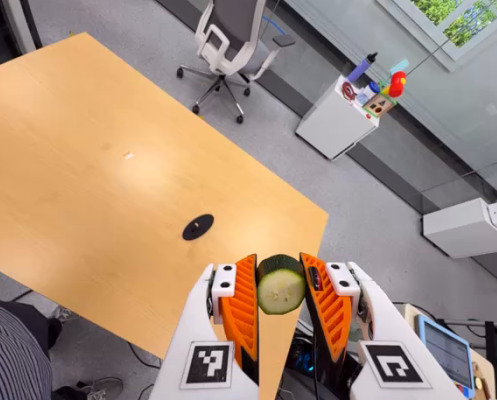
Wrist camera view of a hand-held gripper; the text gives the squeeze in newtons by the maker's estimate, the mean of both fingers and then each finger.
{"total": 8.5, "left": 7.6, "right": 9.3}